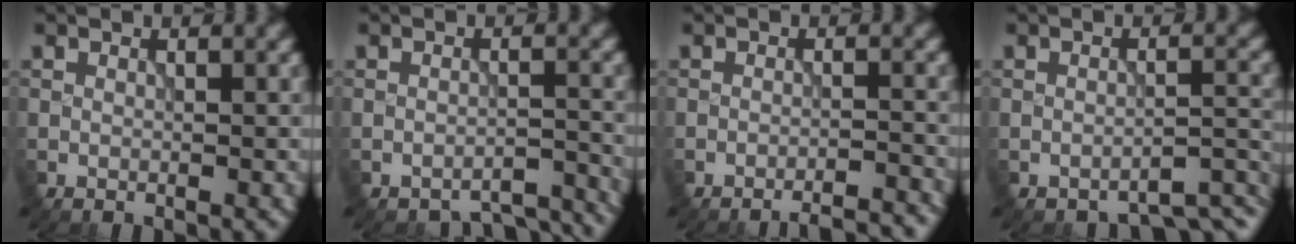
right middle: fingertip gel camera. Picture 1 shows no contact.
{"total": 4.3, "force": [-4.2, 0.9, 0.6], "torque": [-0.012, -0.004, -0.040]}
{"total": 5.0, "force": [-4.8, 0.8, 1.4], "torque": [-0.007, 0.017, -0.056]}
{"total": 2.5, "force": [-2.3, 0.3, 0.8], "torque": [-0.006, 0.000, -0.035]}